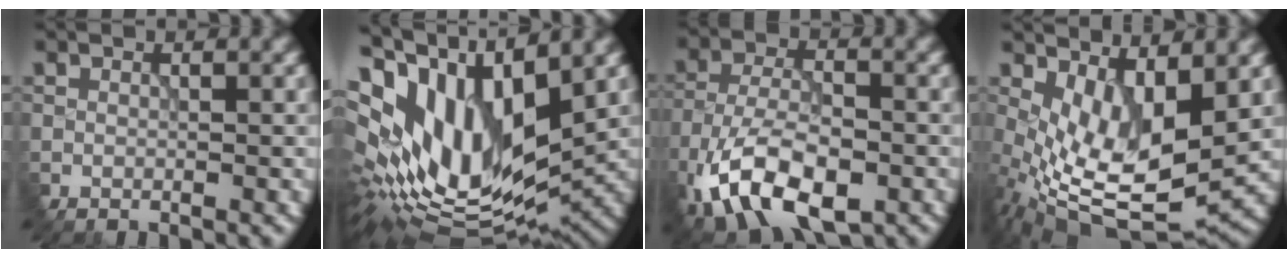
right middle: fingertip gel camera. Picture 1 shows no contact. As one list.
[{"total": 15.3, "force": [3.9, 7.1, 12.9], "torque": [-0.264, 0.015, 0.078]}, {"total": 10.3, "force": [-5.1, 5.1, 7.3], "torque": [-0.151, -0.002, -0.093]}, {"total": 8.7, "force": [0.3, 4.2, 7.6], "torque": [-0.160, -0.018, 0.016]}]